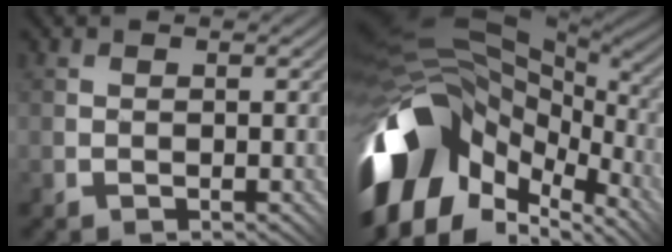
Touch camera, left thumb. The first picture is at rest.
{"total": 16.6, "force": [-5.2, 10.8, 11.4], "torque": [-0.259, -0.023, -0.081]}